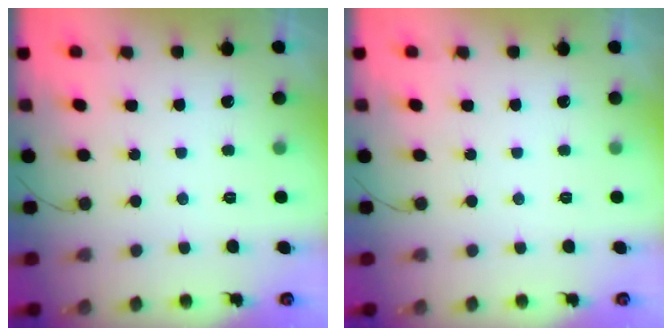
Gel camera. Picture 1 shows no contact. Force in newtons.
{"total": 0.0}